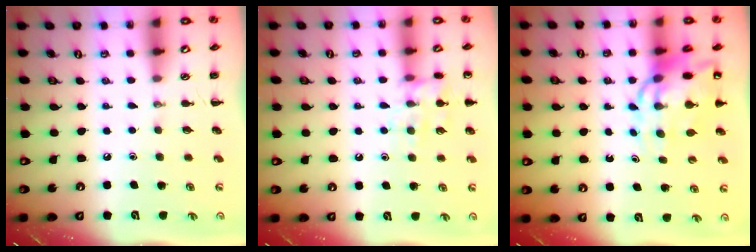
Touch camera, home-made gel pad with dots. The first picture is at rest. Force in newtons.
{"total": 11.4, "press": 11.4, "slide": 1.1}
{"total": 12.1, "press": 11.7, "slide": 3.3}